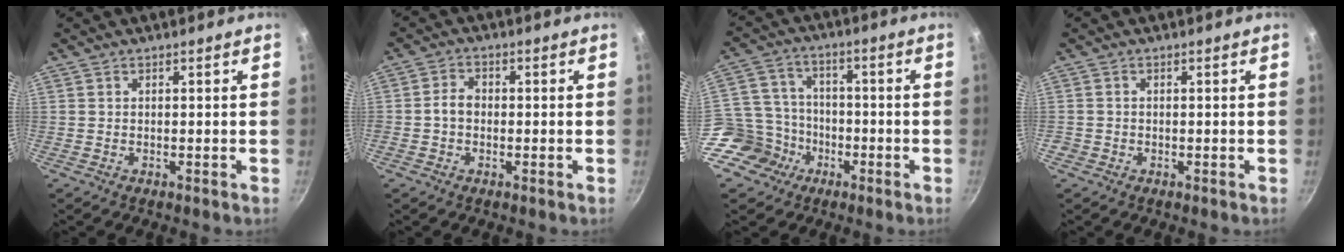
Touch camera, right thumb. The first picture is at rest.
{"total": 3.3, "force": [-0.6, 2.6, 1.9], "torque": [-0.022, 0.017, -0.016]}
{"total": 11.6, "force": [-5.6, 9.6, 3.3], "torque": [-0.036, 0.051, -0.105]}
{"total": 1.2, "force": [-0.6, 1.0, 0.2], "torque": [-0.004, 0.002, -0.010]}